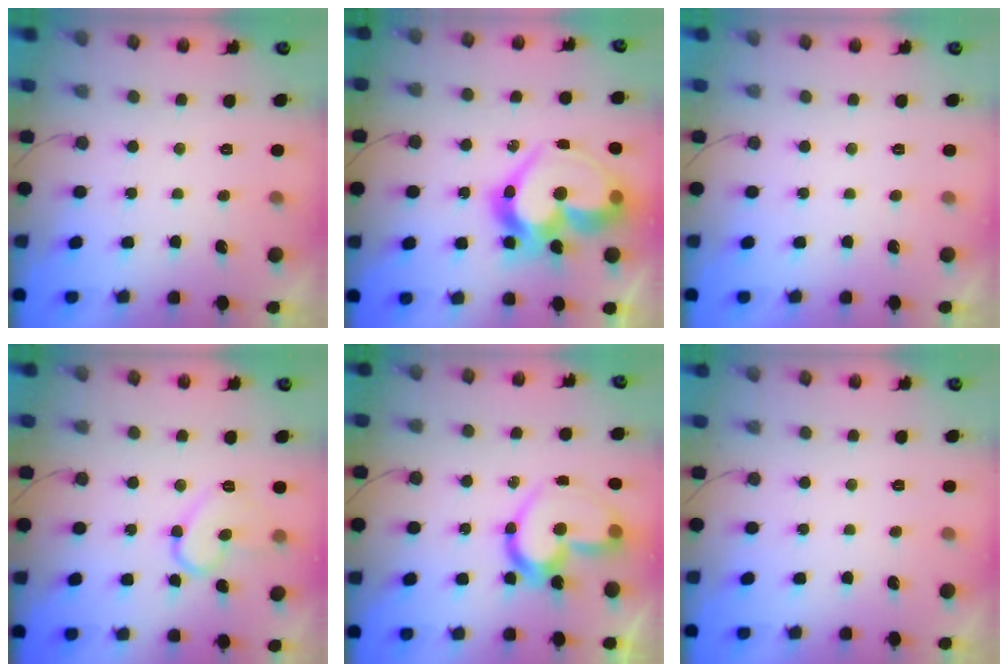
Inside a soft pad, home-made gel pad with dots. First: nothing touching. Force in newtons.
{"total": 21.6, "press": 21.5, "slide": 2.4}
{"total": 1.8, "press": 1.8, "slide": 0.0}
{"total": 9.9, "press": 9.9, "slide": 0.2}
{"total": 18.1, "press": 18.1, "slide": 1.3}
{"total": 0.0}